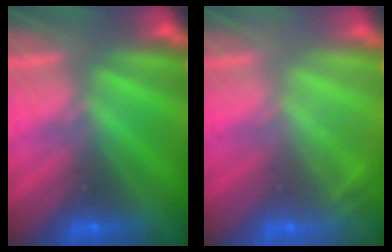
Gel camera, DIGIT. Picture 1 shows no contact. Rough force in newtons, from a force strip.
{"total": 2.0}